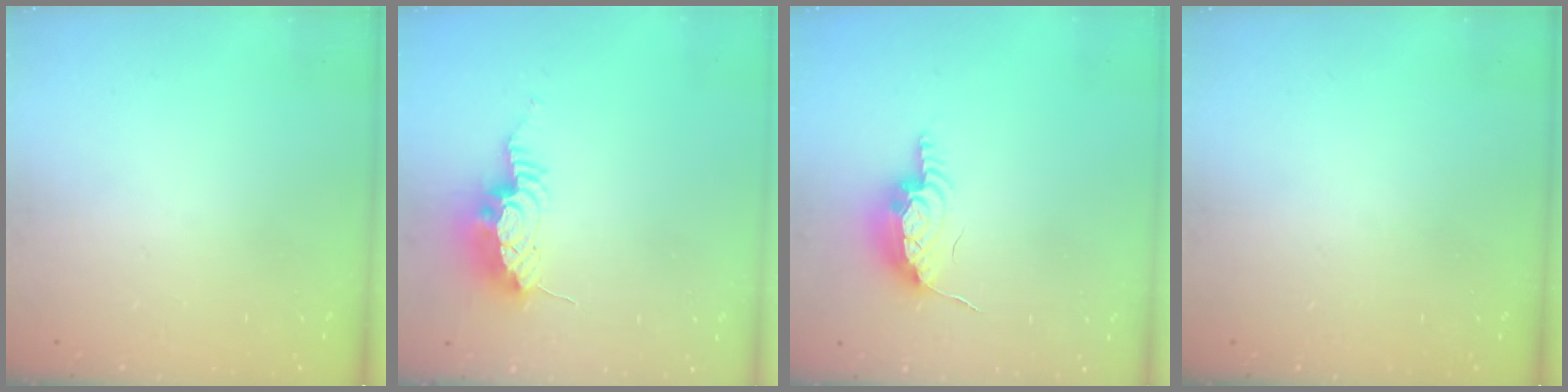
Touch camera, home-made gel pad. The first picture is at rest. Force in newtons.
{"total": 9.6, "press": 9.6, "slide": 0.7}
{"total": 10.3, "press": 10.2, "slide": 0.9}
{"total": 0.0}